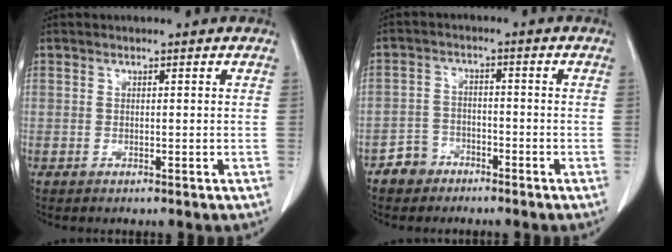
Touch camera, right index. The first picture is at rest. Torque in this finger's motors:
{"motor_torque": [-0.21, -0.29, -0.57, -0.21]}